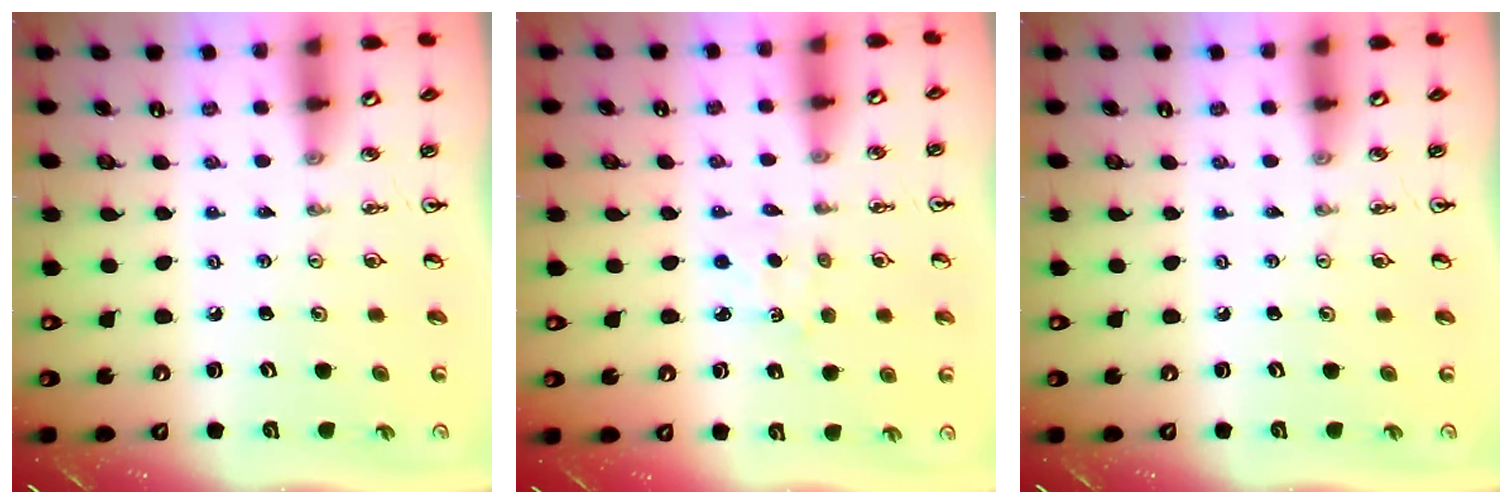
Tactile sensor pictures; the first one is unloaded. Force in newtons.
{"total": 2.2, "press": 2.2, "slide": 0.4}
{"total": 0.0}